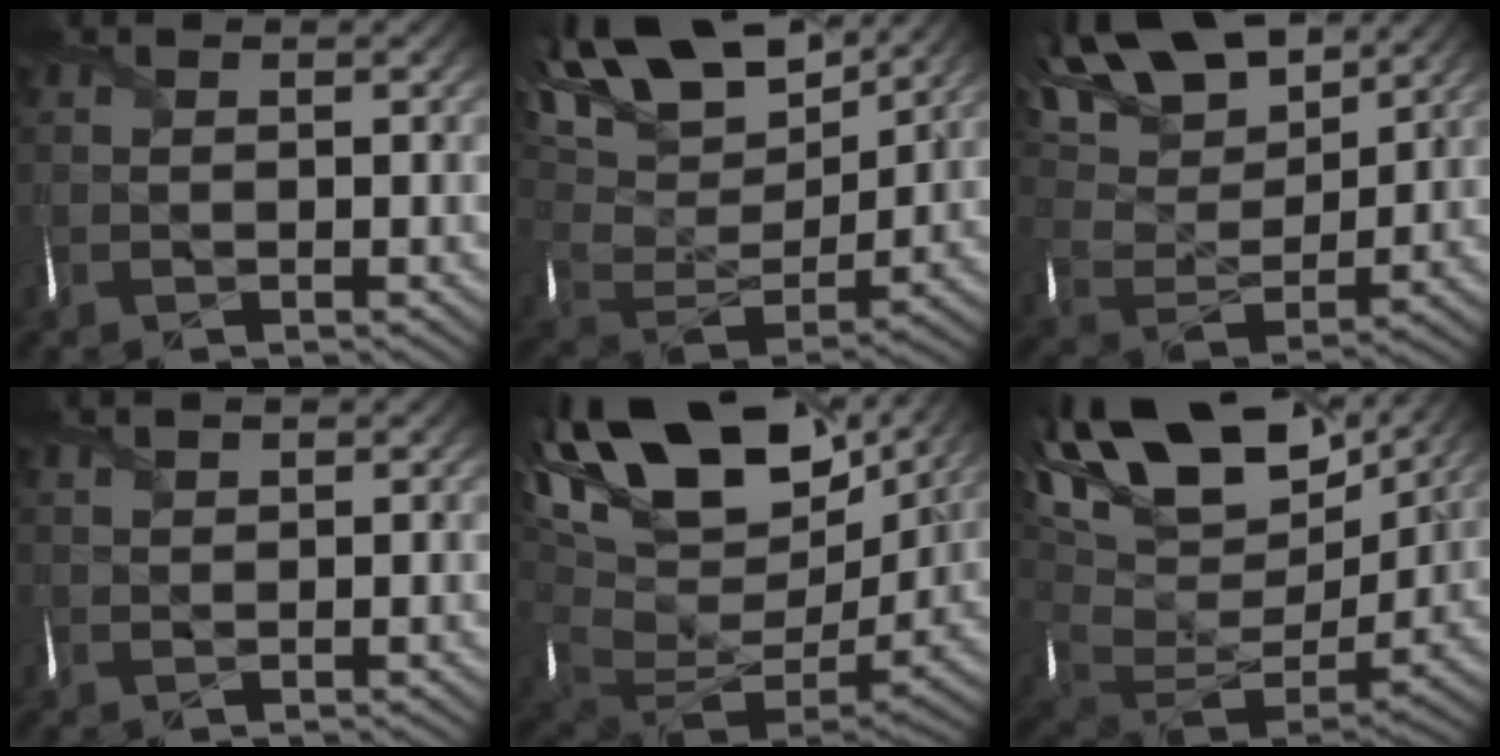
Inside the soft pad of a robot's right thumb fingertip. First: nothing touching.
{"total": 17.5, "force": [11.6, 7.9, 10.5], "torque": [-0.252, 0.041, 0.180]}
{"total": 16.1, "force": [11.3, 7.0, 9.0], "torque": [-0.224, 0.036, 0.169]}
{"total": 2.2, "force": [1.9, 0.5, 1.0], "torque": [-0.027, 0.010, 0.040]}
{"total": 21.5, "force": [7.9, 12.2, 15.8], "torque": [-0.295, -0.002, 0.181]}
{"total": 20.5, "force": [9.4, 11.2, 14.4], "torque": [-0.278, 0.011, 0.176]}